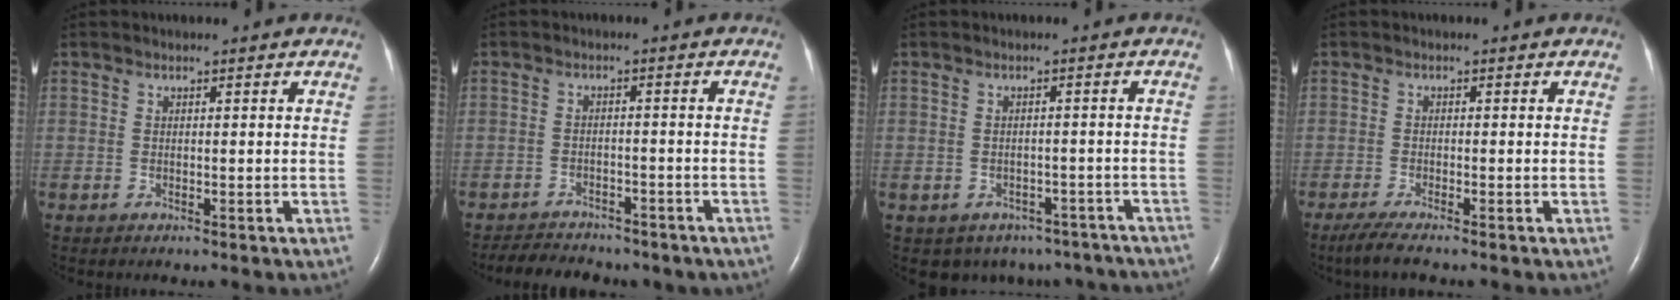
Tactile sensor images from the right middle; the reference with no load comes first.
{"total": 9.7, "force": [-8.1, 4.1, 3.6], "torque": [-0.071, 0.008, -0.100]}
{"total": 10.9, "force": [-8.5, 6.2, 2.5], "torque": [-0.032, 0.008, -0.085]}
{"total": 3.4, "force": [-2.6, -0.1, 2.1], "torque": [-0.050, -0.011, -0.050]}